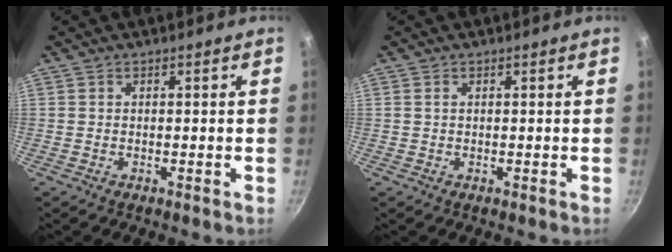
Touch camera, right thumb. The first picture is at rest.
{"total": 0.7, "force": [0.2, 0.5, 0.5], "torque": [-0.008, 0.002, 0.003]}